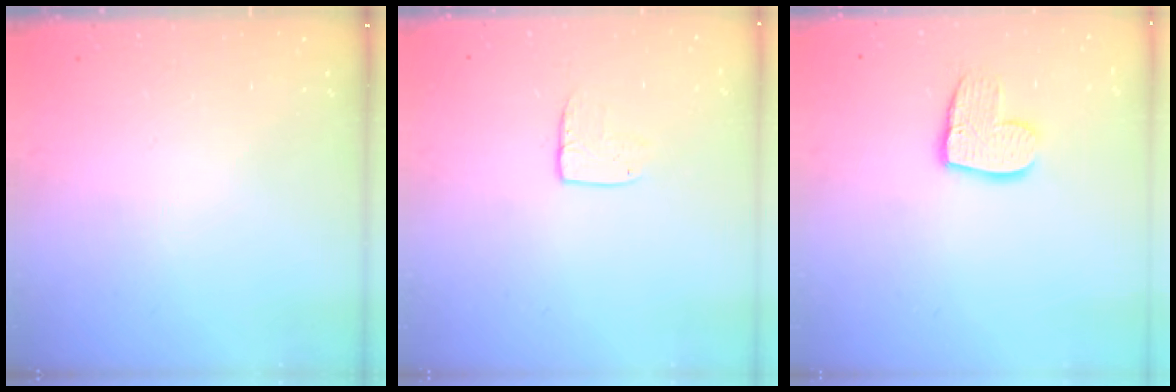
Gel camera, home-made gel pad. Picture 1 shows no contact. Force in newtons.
{"total": 6.7, "press": 6.7, "slide": 0.5}
{"total": 10.9, "press": 10.9, "slide": 0.9}